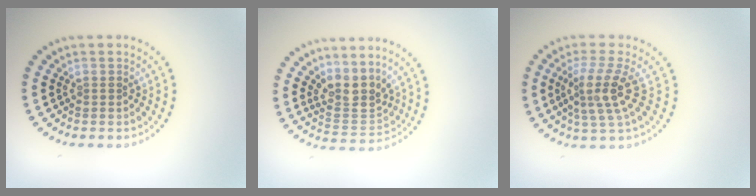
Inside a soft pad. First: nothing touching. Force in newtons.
{"total": 3.3, "press": 2.6, "slide": 2.1}
{"total": 3.8, "press": 2.8, "slide": 2.6}